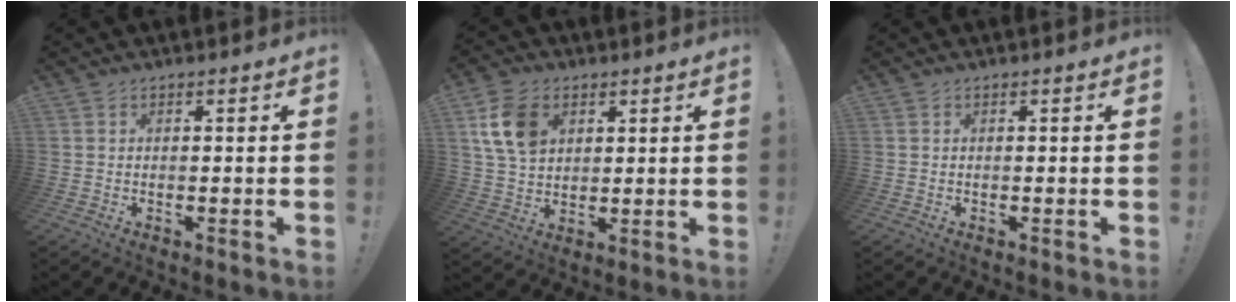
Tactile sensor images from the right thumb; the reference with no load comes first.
{"total": 11.8, "force": [4.3, 8.6, 6.8], "torque": [-0.119, 0.002, 0.087]}
{"total": 0.0}